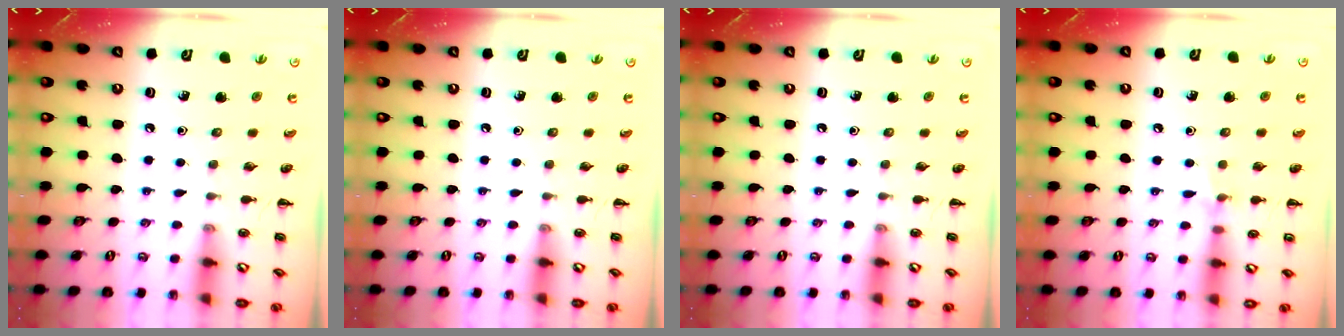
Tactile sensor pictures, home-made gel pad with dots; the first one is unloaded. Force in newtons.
{"total": 0.0}
{"total": 0.0}
{"total": 5.3, "press": 5.0, "slide": 1.8}